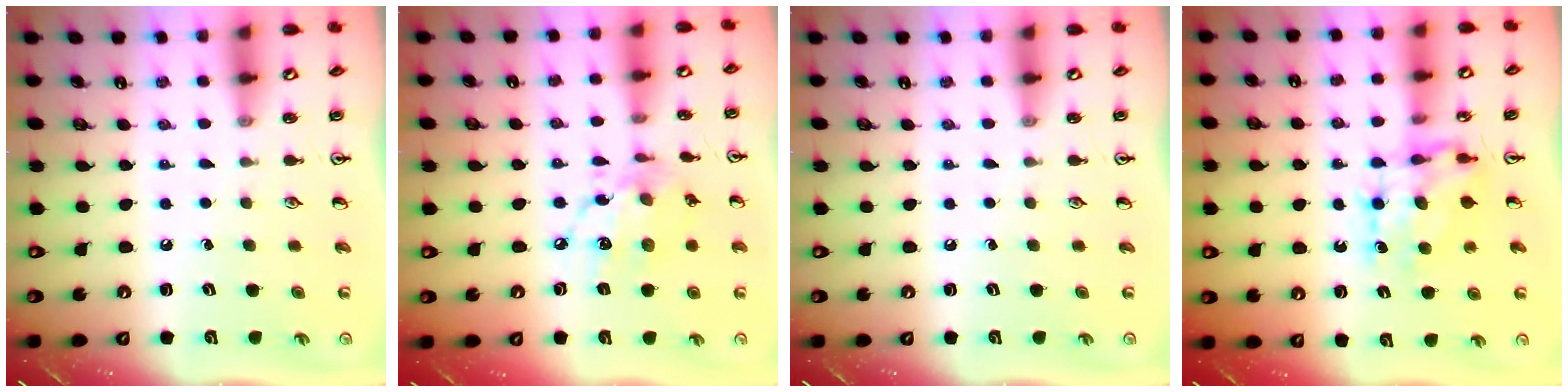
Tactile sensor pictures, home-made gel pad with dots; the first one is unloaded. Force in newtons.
{"total": 13.0, "press": 13.0, "slide": 1.0}
{"total": 0.0}
{"total": 8.1, "press": 8.1, "slide": 0.8}